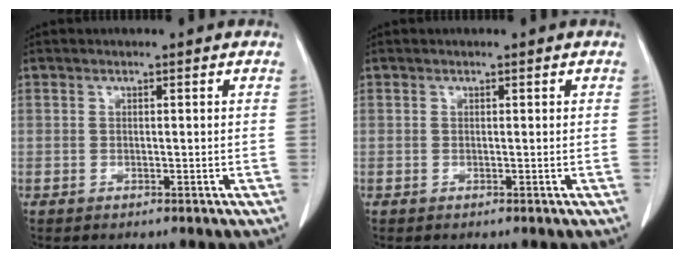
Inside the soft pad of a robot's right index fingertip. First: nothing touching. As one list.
[{"total": 0.0}]